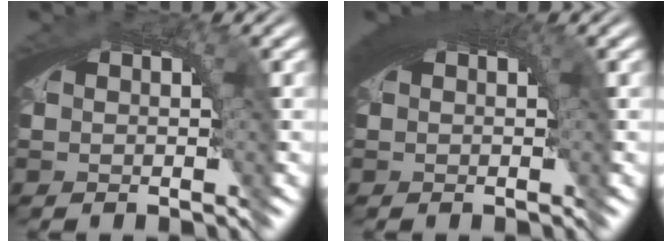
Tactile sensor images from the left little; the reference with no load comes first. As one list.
[{"total": 3.3, "force": [1.2, 0.9, 2.9], "torque": [-0.032, 0.011, 0.014]}]